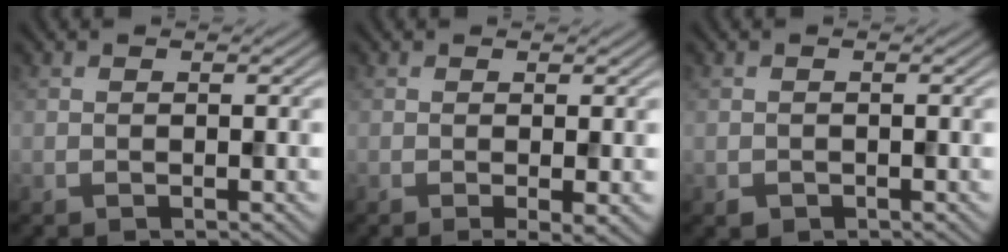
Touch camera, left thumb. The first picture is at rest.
{"total": 2.0, "force": [-0.3, 0.2, 2.0], "torque": [-0.038, -0.009, -0.006]}
{"total": 0.8, "force": [-0.4, 0.6, 0.2], "torque": [-0.002, -0.006, -0.007]}